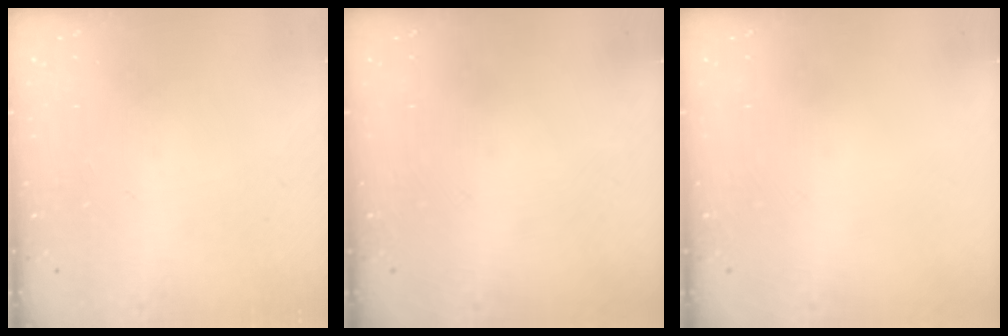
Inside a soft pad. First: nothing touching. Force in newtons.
{"total": 0.0}
{"total": 0.0}